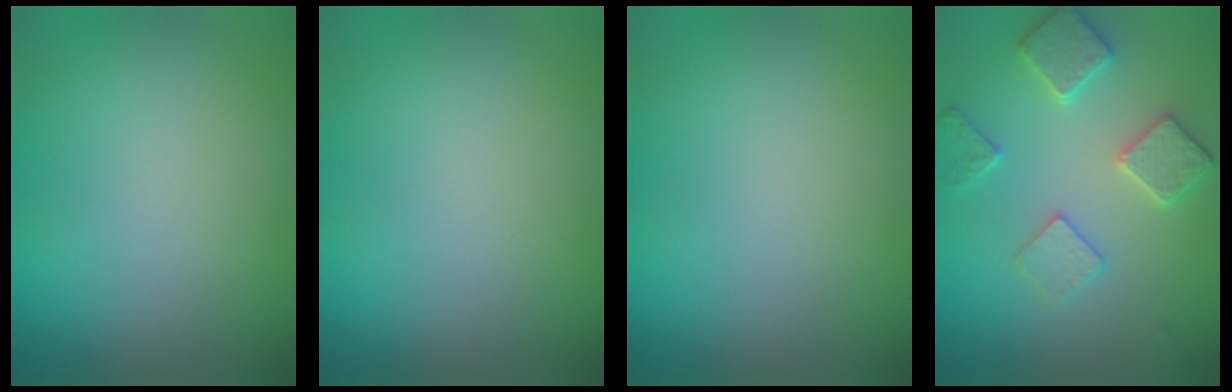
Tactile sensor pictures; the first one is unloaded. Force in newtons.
{"total": 0.0}
{"total": 0.0}
{"total": 3.5, "press": 3.5, "slide": 0.2}